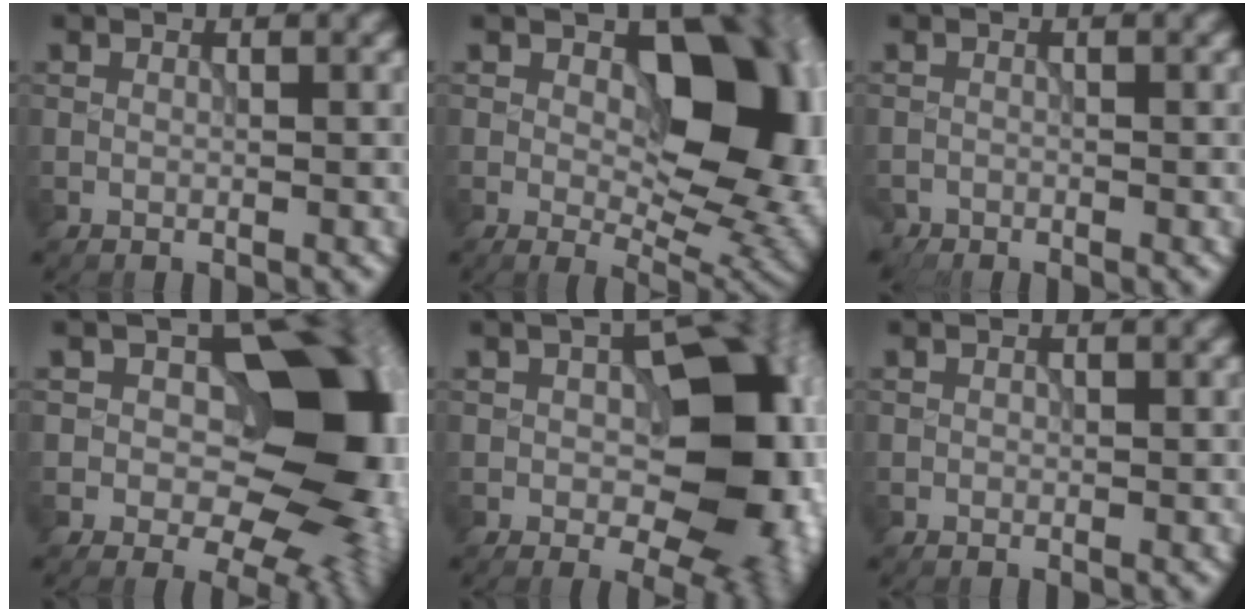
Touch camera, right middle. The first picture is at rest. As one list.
[{"total": 14.3, "force": [2.0, 8.6, 11.3], "torque": [-0.110, 0.001, 0.042]}, {"total": 1.3, "force": [-1.2, 0.3, -0.4], "torque": [0.006, -0.003, -0.019]}, {"total": 17.0, "force": [1.4, 11.6, 12.4], "torque": [-0.100, 0.004, 0.031]}, {"total": 14.0, "force": [-0.4, 8.5, 11.1], "torque": [-0.122, -0.002, 0.007]}, {"total": 0.0}]